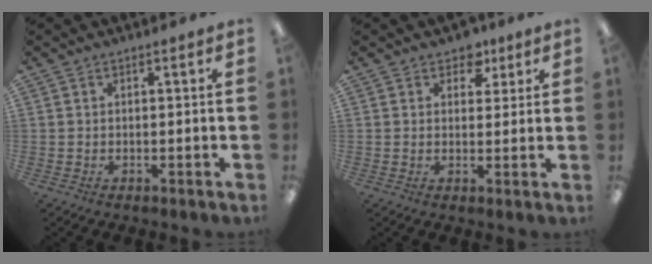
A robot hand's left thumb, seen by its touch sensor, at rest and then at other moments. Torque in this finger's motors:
{"motor_torque": [0.26, 0.08, 0.25, -0.37, 0.00]}